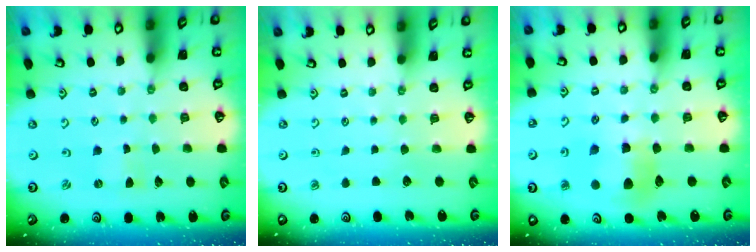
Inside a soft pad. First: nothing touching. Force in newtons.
{"total": 0.0}
{"total": 10.5, "press": 10.4, "slide": 1.0}